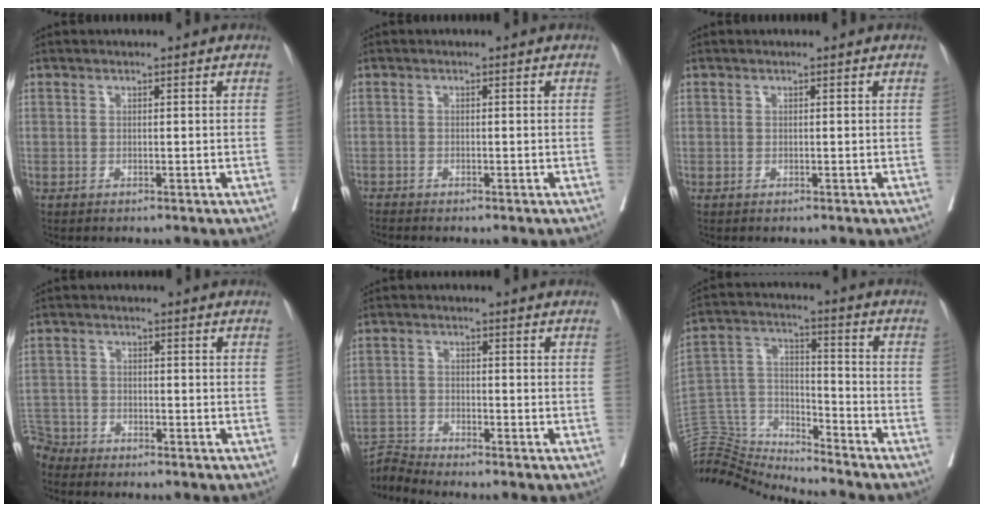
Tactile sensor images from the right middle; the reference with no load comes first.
{"total": 1.0, "force": [-1.0, -0.2, -0.1], "torque": [-0.004, -0.004, -0.021]}
{"total": 0.0}
{"total": 4.4, "force": [-4.1, 1.3, -0.8], "torque": [0.021, -0.003, -0.084]}
{"total": 4.5, "force": [-4.0, -2.0, -0.8], "torque": [0.004, -0.014, -0.076]}
{"total": 11.8, "force": [-11.7, 1.0, -0.3], "torque": [-0.001, 0.065, -0.220]}